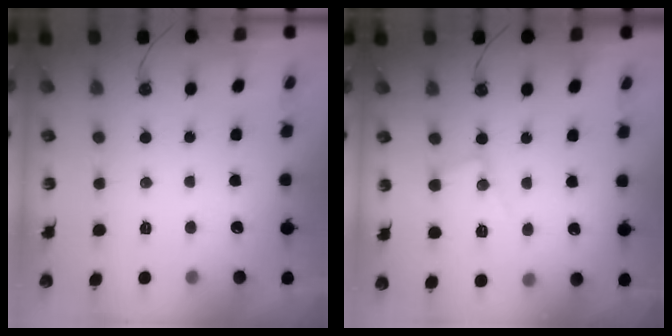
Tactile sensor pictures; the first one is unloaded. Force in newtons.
{"total": 9.2, "press": 9.2, "slide": 0.7}